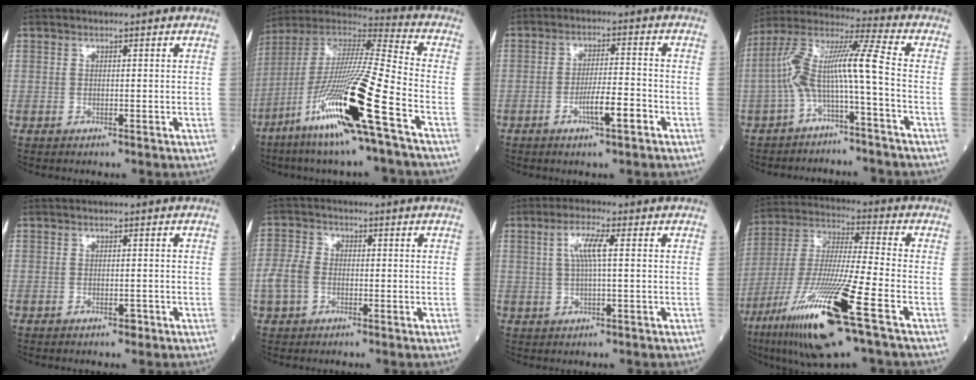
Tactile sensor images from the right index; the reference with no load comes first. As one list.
[{"total": 21.6, "force": [-9.7, -0.2, 19.3], "torque": [-0.398, -0.051, -0.194]}, {"total": 5.5, "force": [-2.5, 0.6, 4.8], "torque": [-0.082, -0.002, -0.046]}, {"total": 10.1, "force": [-2.6, 0.1, 9.8], "torque": [-0.193, 0.041, -0.055]}, {"total": 1.1, "force": [-0.7, 0.4, 0.7], "torque": [-0.006, 0.000, -0.010]}, {"total": 4.7, "force": [-1.3, 3.5, 2.8], "torque": [-0.076, 0.011, -0.028]}, {"total": 4.6, "force": [1.0, 0.3, 4.5], "torque": [-0.091, 0.009, 0.019]}, {"total": 20.3, "force": [-9.8, 0.9, 17.8], "torque": [-0.364, -0.048, -0.183]}]